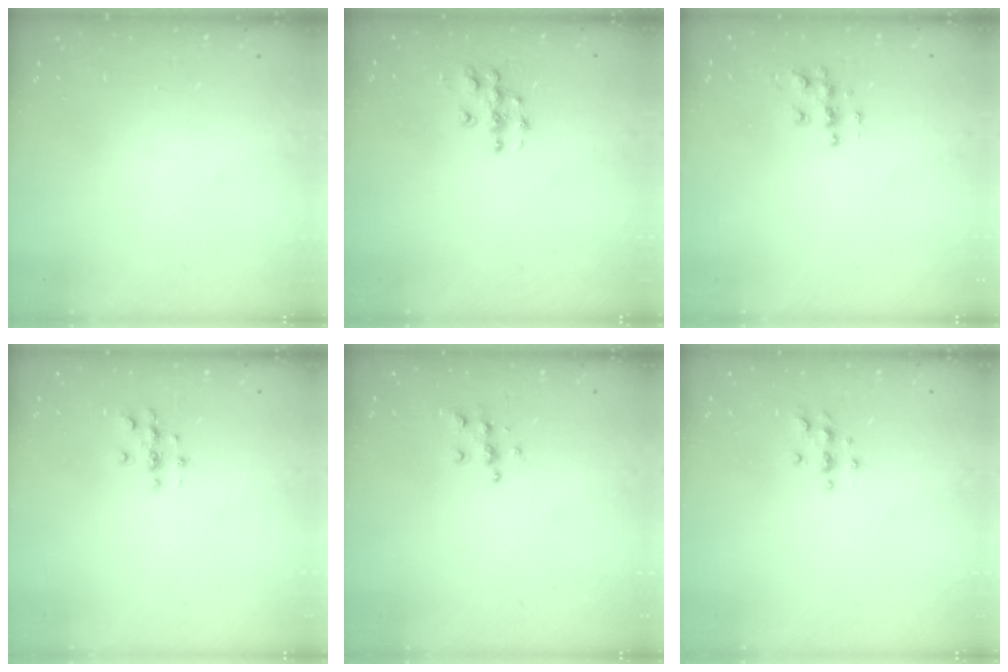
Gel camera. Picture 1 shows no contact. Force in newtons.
{"total": 6.6, "press": 6.6, "slide": 0.3}
{"total": 6.1, "press": 6.1, "slide": 0.3}
{"total": 3.0, "press": 3.0, "slide": 0.3}
{"total": 5.4, "press": 5.4, "slide": 0.3}
{"total": 4.2, "press": 4.2, "slide": 0.5}